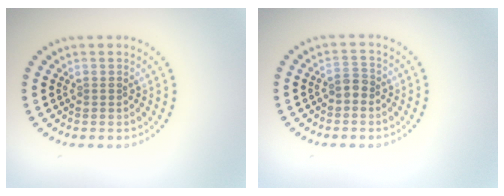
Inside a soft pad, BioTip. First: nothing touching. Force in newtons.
{"total": 1.4, "press": 1.2, "slide": 0.6}